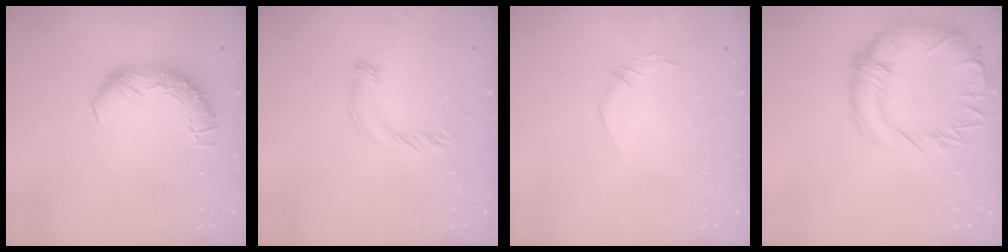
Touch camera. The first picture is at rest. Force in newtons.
{"total": 3.3, "press": 3.2, "slide": 0.7}
{"total": 6.2, "press": 6.1, "slide": 1.0}
{"total": 6.8, "press": 6.0, "slide": 3.2}